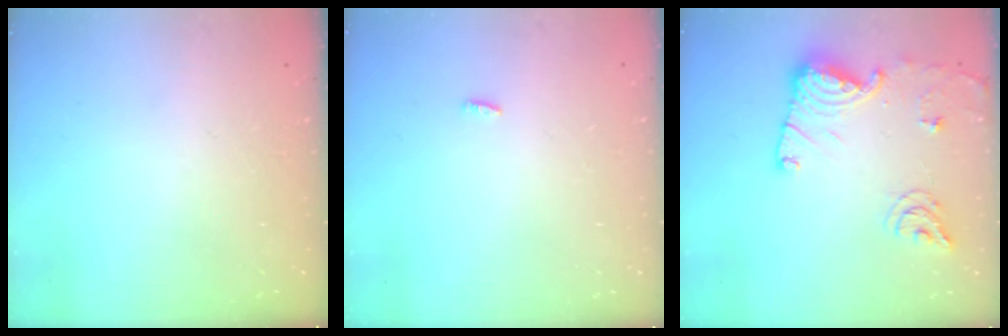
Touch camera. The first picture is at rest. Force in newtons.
{"total": 6.6, "press": 2.7, "slide": 6.1}
{"total": 15.1, "press": 15.0, "slide": 1.5}